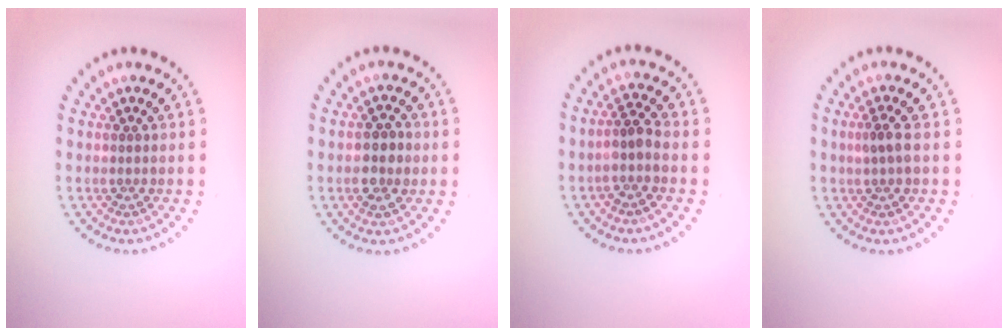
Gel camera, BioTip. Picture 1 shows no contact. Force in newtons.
{"total": 2.6, "press": 2.6, "slide": 0.2}
{"total": 2.0, "press": 1.6, "slide": 1.2}
{"total": 1.4, "press": 1.2, "slide": 0.7}